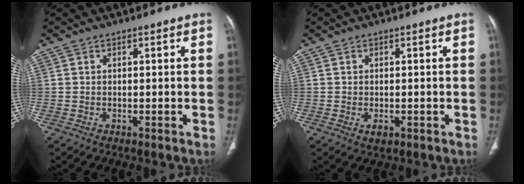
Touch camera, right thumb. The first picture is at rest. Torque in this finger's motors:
{"motor_torque": [-0.23, 0.11, -0.16, -0.10, 0.04]}